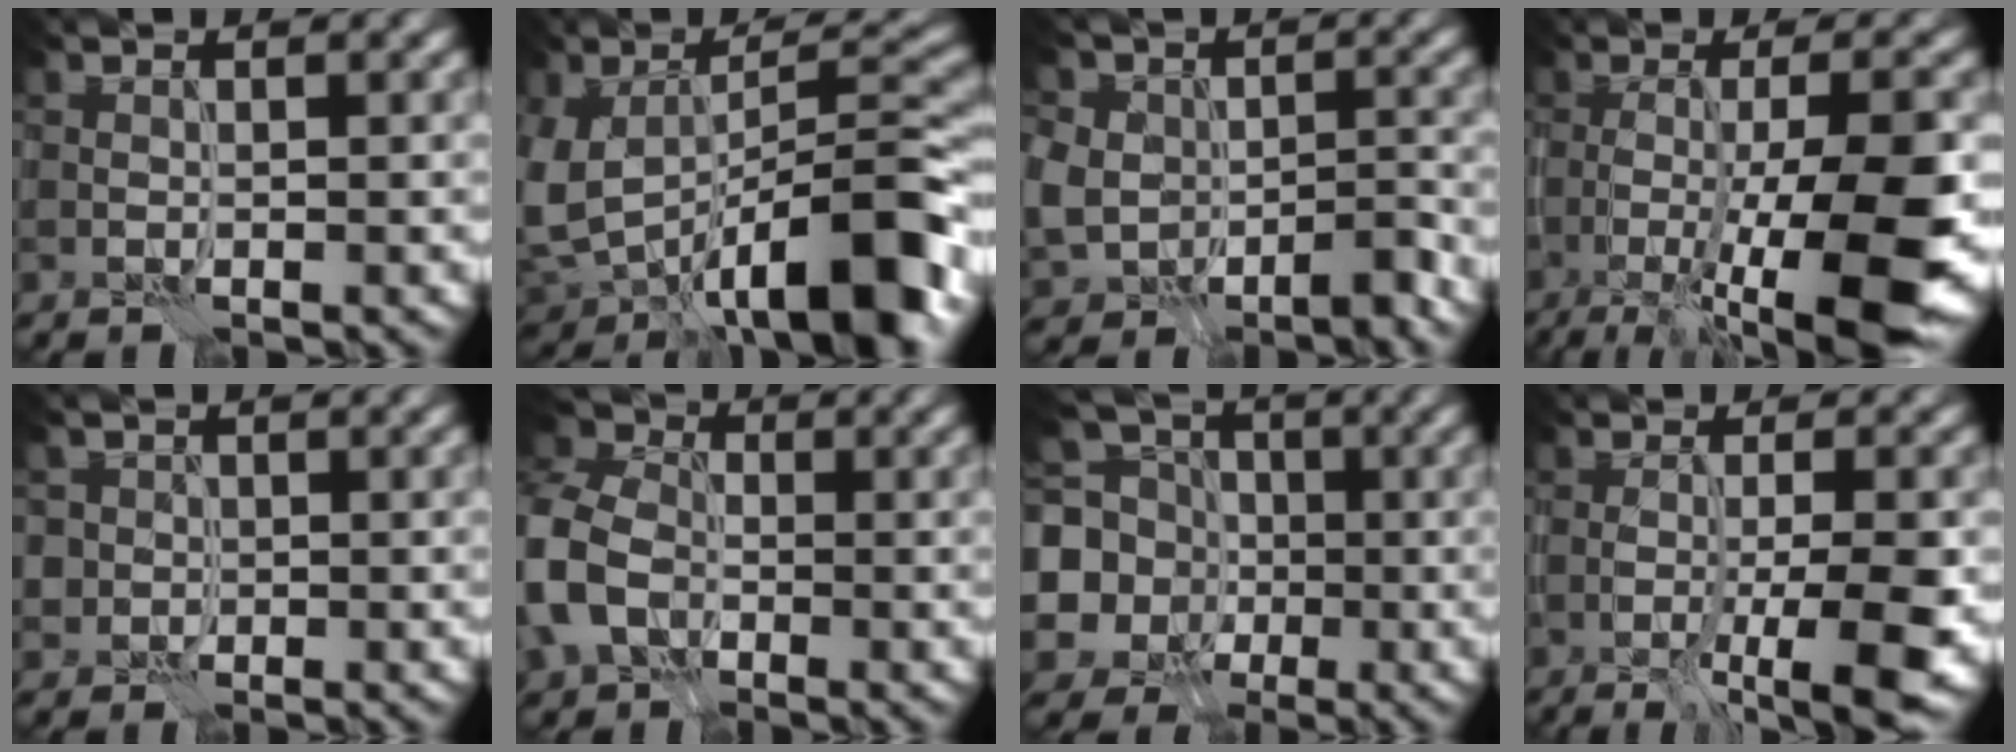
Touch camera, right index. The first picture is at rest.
{"total": 12.6, "force": [-3.7, 6.4, 10.2], "torque": [-0.160, -0.012, -0.049]}
{"total": 7.0, "force": [-2.6, 5.1, 4.1], "torque": [-0.067, -0.004, -0.053]}
{"total": 12.3, "force": [-3.1, 3.1, 11.5], "torque": [-0.168, -0.013, -0.038]}
{"total": 1.7, "force": [0.2, 1.7, -0.1], "torque": [0.009, 0.002, 0.002]}
{"total": 8.6, "force": [-2.4, 6.5, 5.2], "torque": [-0.140, -0.012, -0.060]}
{"total": 8.2, "force": [-0.3, 7.6, 3.2], "torque": [-0.078, -0.012, -0.026]}
{"total": 7.4, "force": [-2.2, 1.7, 6.8], "torque": [-0.085, -0.010, -0.030]}